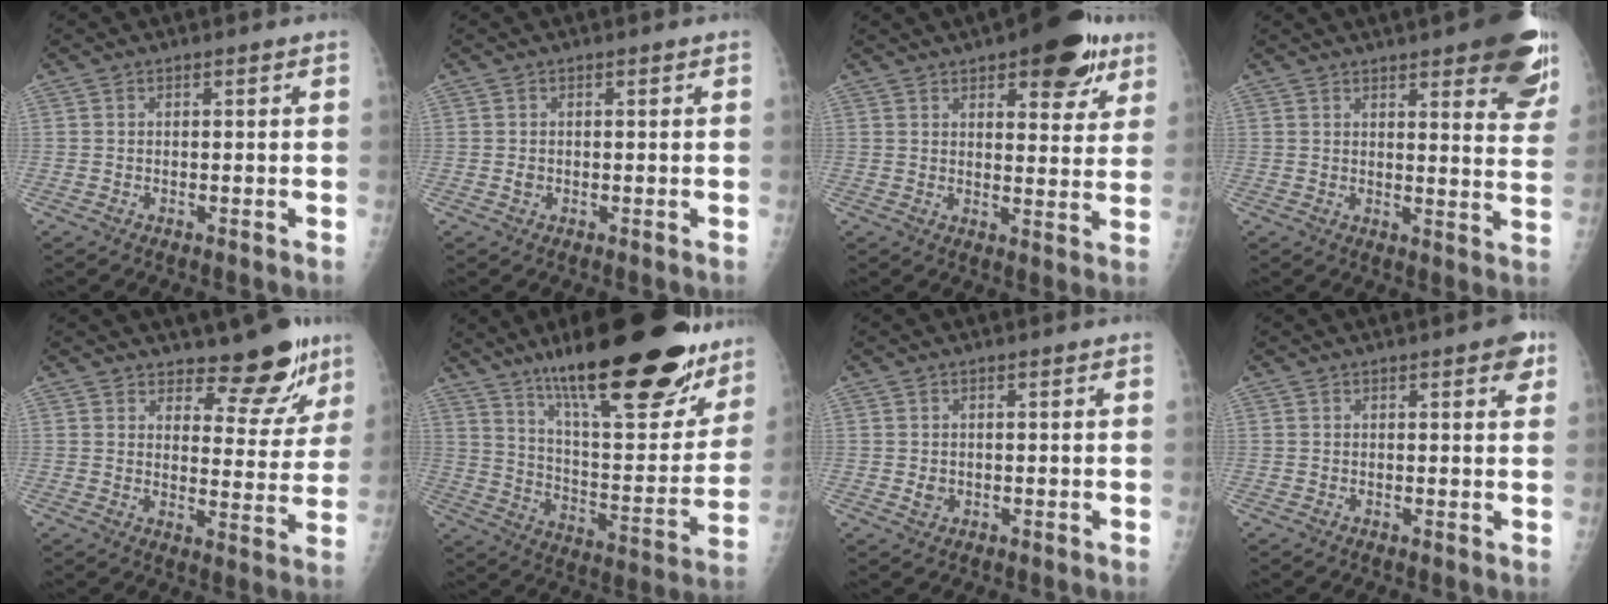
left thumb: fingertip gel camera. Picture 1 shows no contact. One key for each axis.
{"total": 0.8, "fx": 0.0, "fy": 0.7, "fz": 0.4, "tx": -0.002, "ty": 0.001, "tz": 0.000}
{"total": 13.9, "fx": 8.1, "fy": 5.7, "fz": 9.8, "tx": -0.081, "ty": -0.030, "tz": 0.106}
{"total": 18.1, "fx": 11.5, "fy": 5.0, "fz": 13.1, "tx": -0.133, "ty": -0.050, "tz": 0.131}
{"total": 10.2, "fx": 8.3, "fy": 4.0, "fz": 4.3, "tx": -0.021, "ty": -0.071, "tz": 0.113}
{"total": 32.3, "fx": 21.4, "fy": 9.2, "fz": 22.3, "tx": -0.297, "ty": -0.076, "tz": 0.327}
{"total": 1.4, "fx": 0.1, "fy": 1.3, "fz": 0.7, "tx": -0.007, "ty": -0.001, "tz": 0.006}
{"total": 4.0, "fx": 2.1, "fy": 1.2, "fz": 3.1, "tx": -0.027, "ty": -0.005, "tz": 0.020}